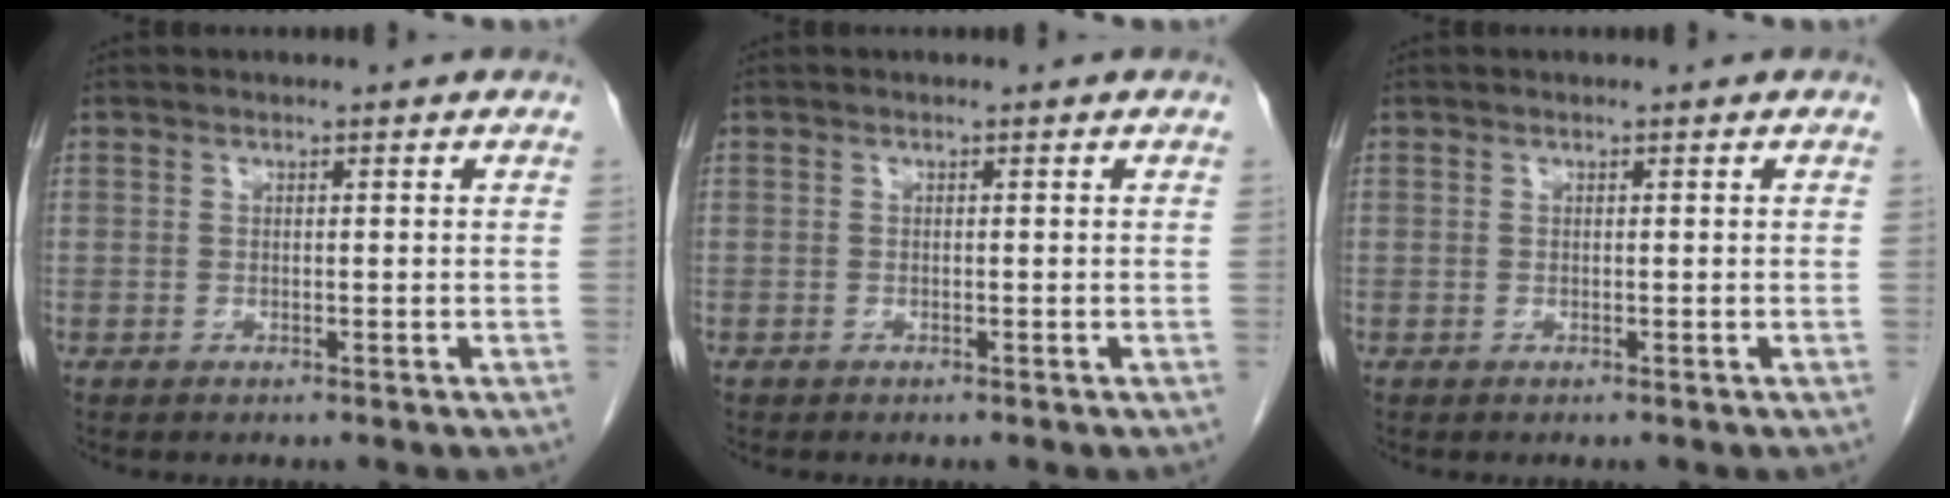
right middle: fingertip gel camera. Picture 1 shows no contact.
{"total": 0.0}
{"total": 0.0}